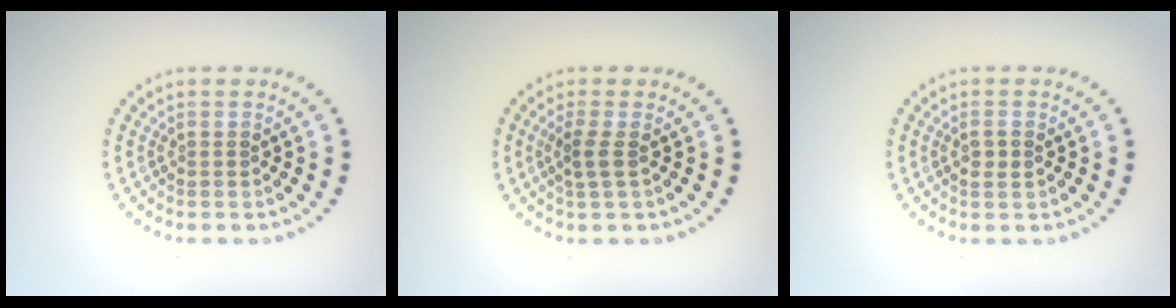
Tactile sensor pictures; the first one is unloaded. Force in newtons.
{"total": 1.5, "press": 1.3, "slide": 0.9}
{"total": 1.1, "press": 1.1, "slide": 0.2}